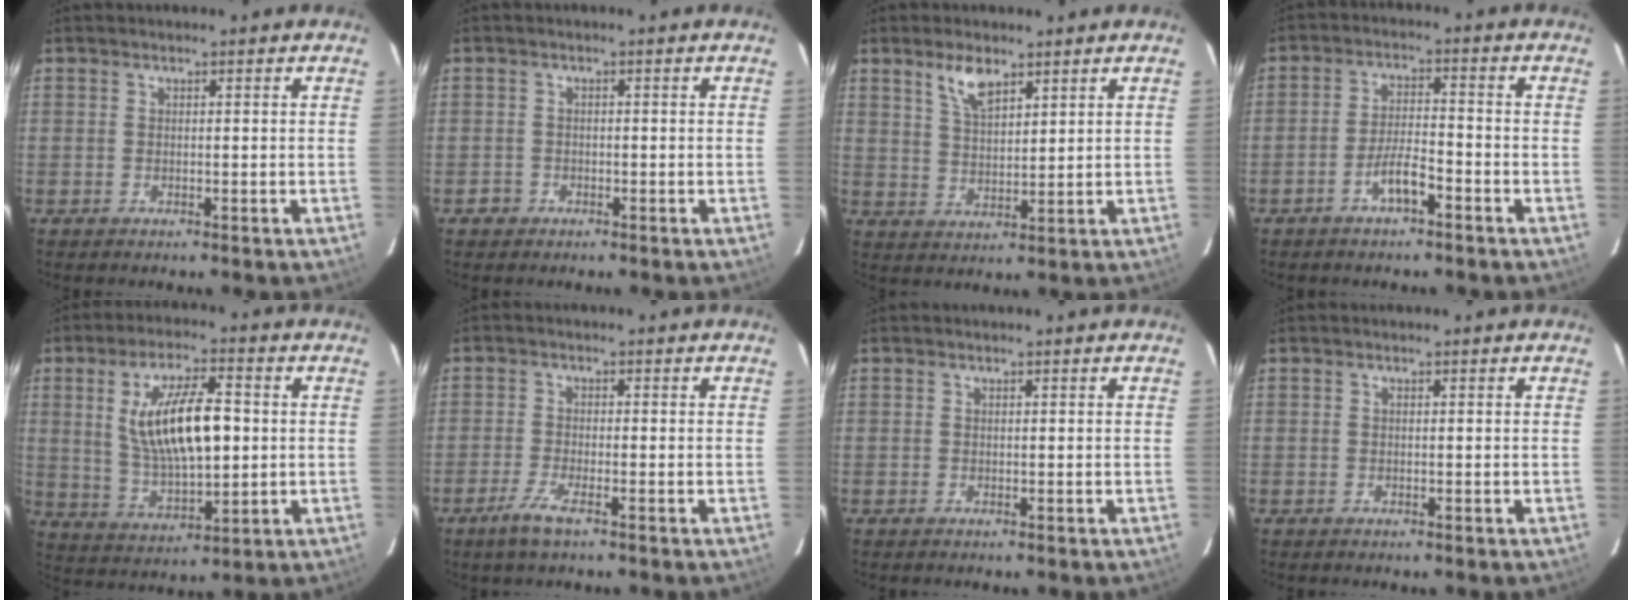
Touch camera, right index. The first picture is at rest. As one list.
[{"total": 1.9, "force": [-1.0, 1.6, 0.1], "torque": [-0.006, 0.006, -0.016]}, {"total": 5.9, "force": [3.9, 2.4, 3.7], "torque": [-0.069, 0.003, 0.077]}, {"total": 4.6, "force": [-3.0, 1.0, 3.4], "torque": [-0.074, 0.007, -0.052]}, {"total": 14.2, "force": [2.0, 5.2, 13.1], "torque": [-0.244, 0.001, 0.047]}, {"total": 4.2, "force": [-2.8, 0.5, 3.1], "torque": [-0.079, -0.008, -0.057]}, {"total": 0.0}, {"total": 0.0}]